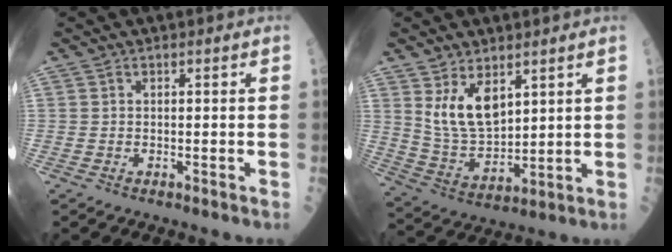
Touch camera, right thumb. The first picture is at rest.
{"total": 9.6, "force": [4.7, 5.0, 6.7], "torque": [-0.108, -0.033, 0.104]}